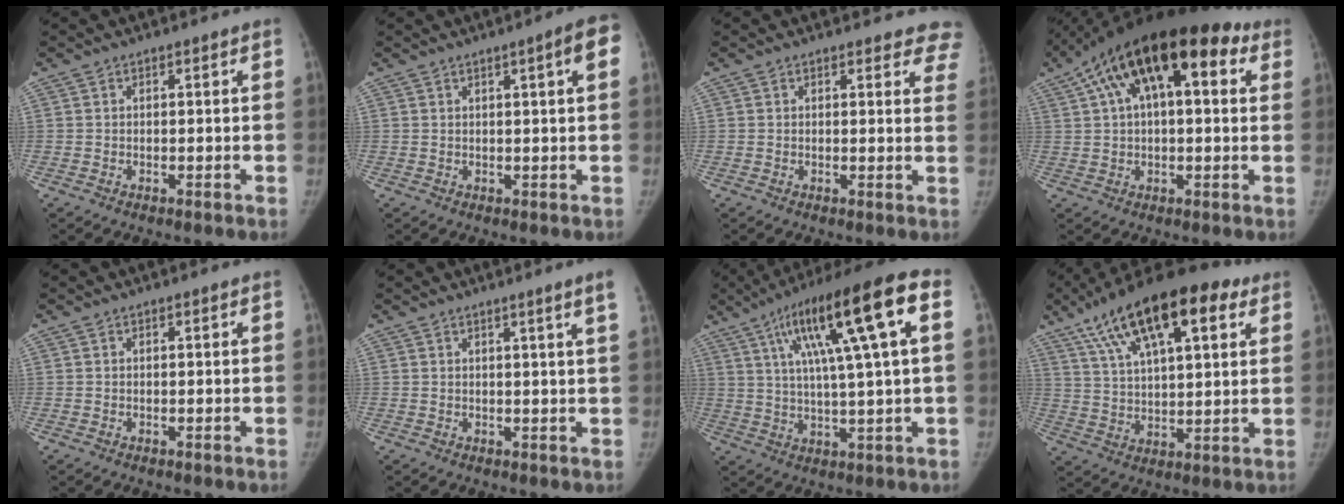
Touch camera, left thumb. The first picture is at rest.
{"total": 4.6, "force": [1.4, 0.6, 4.3], "torque": [-0.047, 0.002, 0.015]}
{"total": 6.8, "force": [6.2, 2.6, 1.0], "torque": [0.040, -0.026, 0.037]}
{"total": 21.5, "force": [8.4, 10.1, 17.1], "torque": [-0.257, 0.046, 0.129]}
{"total": 0.0}
{"total": 3.4, "force": [2.0, -1.0, 2.5], "torque": [-0.036, -0.013, 0.029]}
{"total": 19.7, "force": [6.3, 3.1, 18.5], "torque": [-0.305, 0.021, 0.096]}
{"total": 22.1, "force": [11.2, 8.8, 17.0], "torque": [-0.263, -0.006, 0.188]}